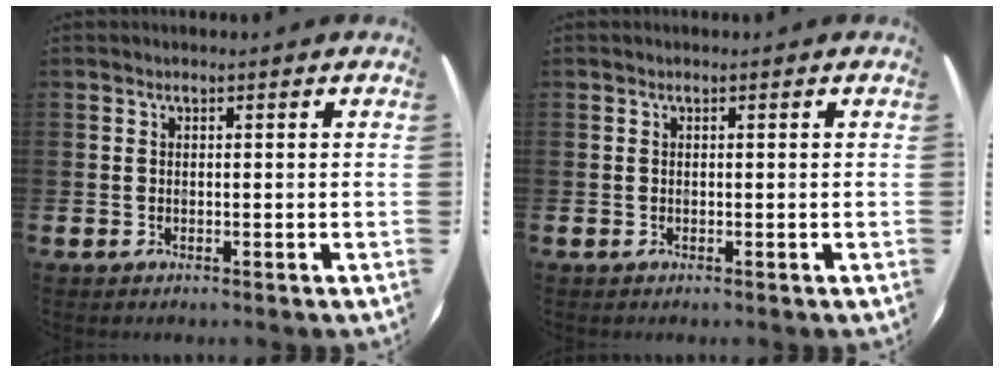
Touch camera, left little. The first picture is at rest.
{"total": 0.0}